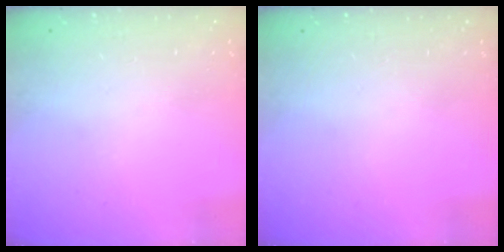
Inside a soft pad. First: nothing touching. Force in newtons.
{"total": 0.0}